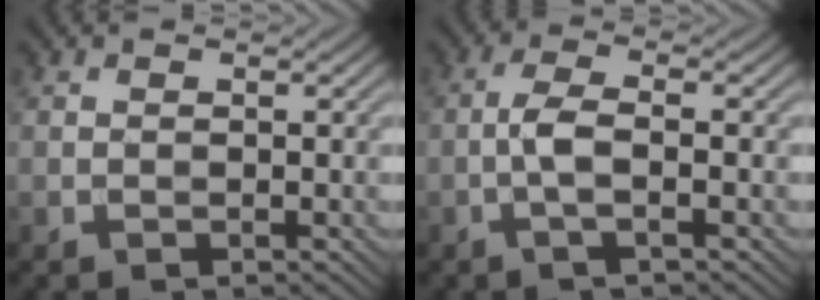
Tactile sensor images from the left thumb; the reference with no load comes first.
{"total": 3.3, "force": [-1.0, 0.5, 3.1], "torque": [-0.067, 0.008, -0.030]}